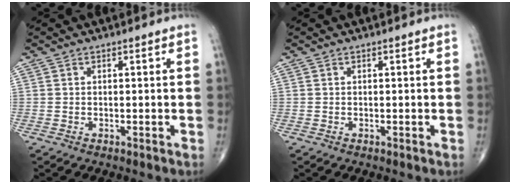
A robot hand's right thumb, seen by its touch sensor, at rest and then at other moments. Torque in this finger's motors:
{"motor_torque": [-0.01, 0.02, 0.00, 0.00, 0.00]}